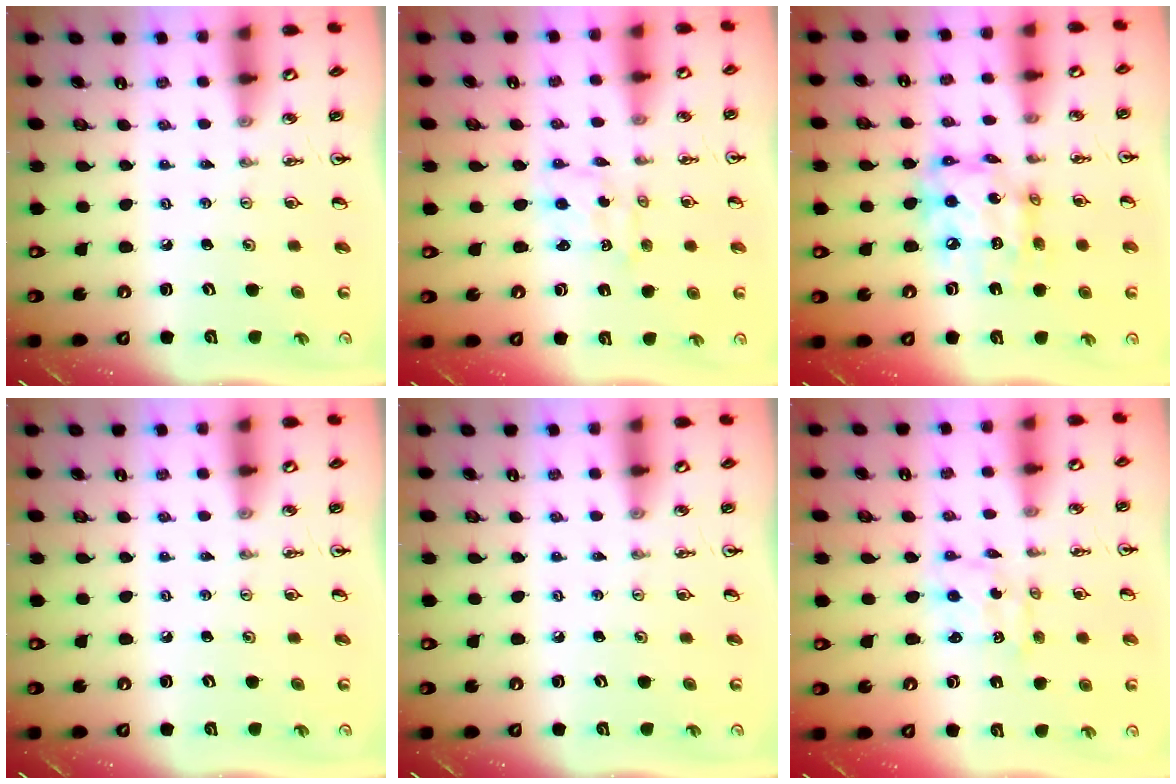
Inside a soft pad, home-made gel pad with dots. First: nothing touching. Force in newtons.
{"total": 1.7, "press": 1.4, "slide": 0.9}
{"total": 13.6, "press": 13.5, "slide": 1.7}
{"total": 0.0}
{"total": 0.0}
{"total": 1.6, "press": 1.3, "slide": 0.8}